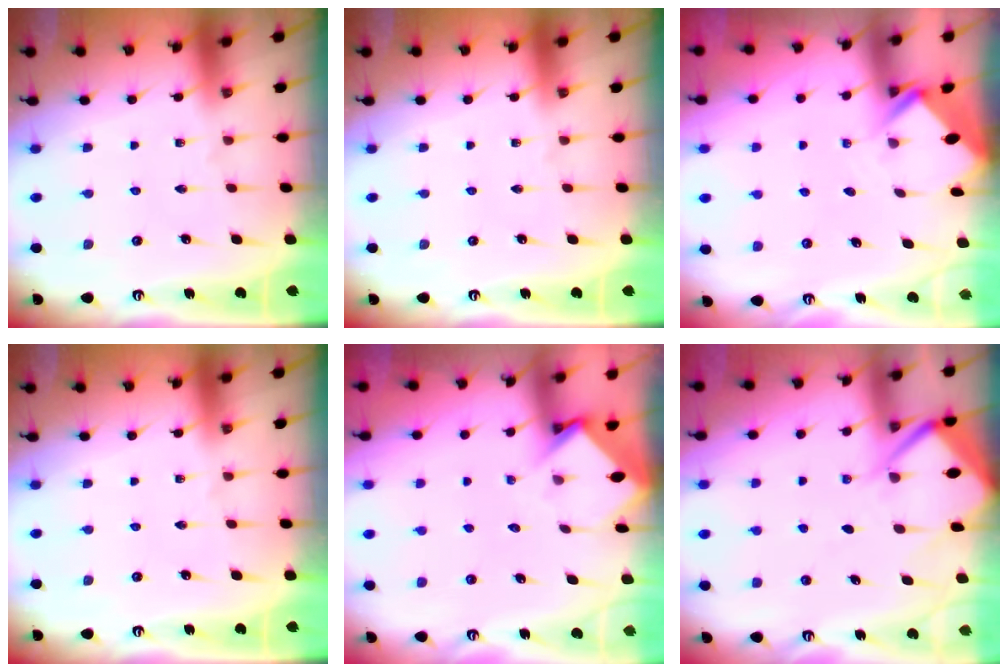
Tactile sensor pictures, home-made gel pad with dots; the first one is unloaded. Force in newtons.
{"total": 0.0}
{"total": 2.7, "press": 2.7, "slide": 0.2}
{"total": 0.0}
{"total": 3.5, "press": 3.4, "slide": 0.3}
{"total": 6.8, "press": 6.7, "slide": 0.6}